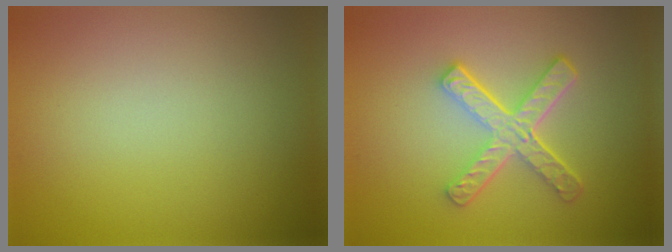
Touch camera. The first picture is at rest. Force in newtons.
{"total": 4.8, "press": 3.4, "slide": 3.4}